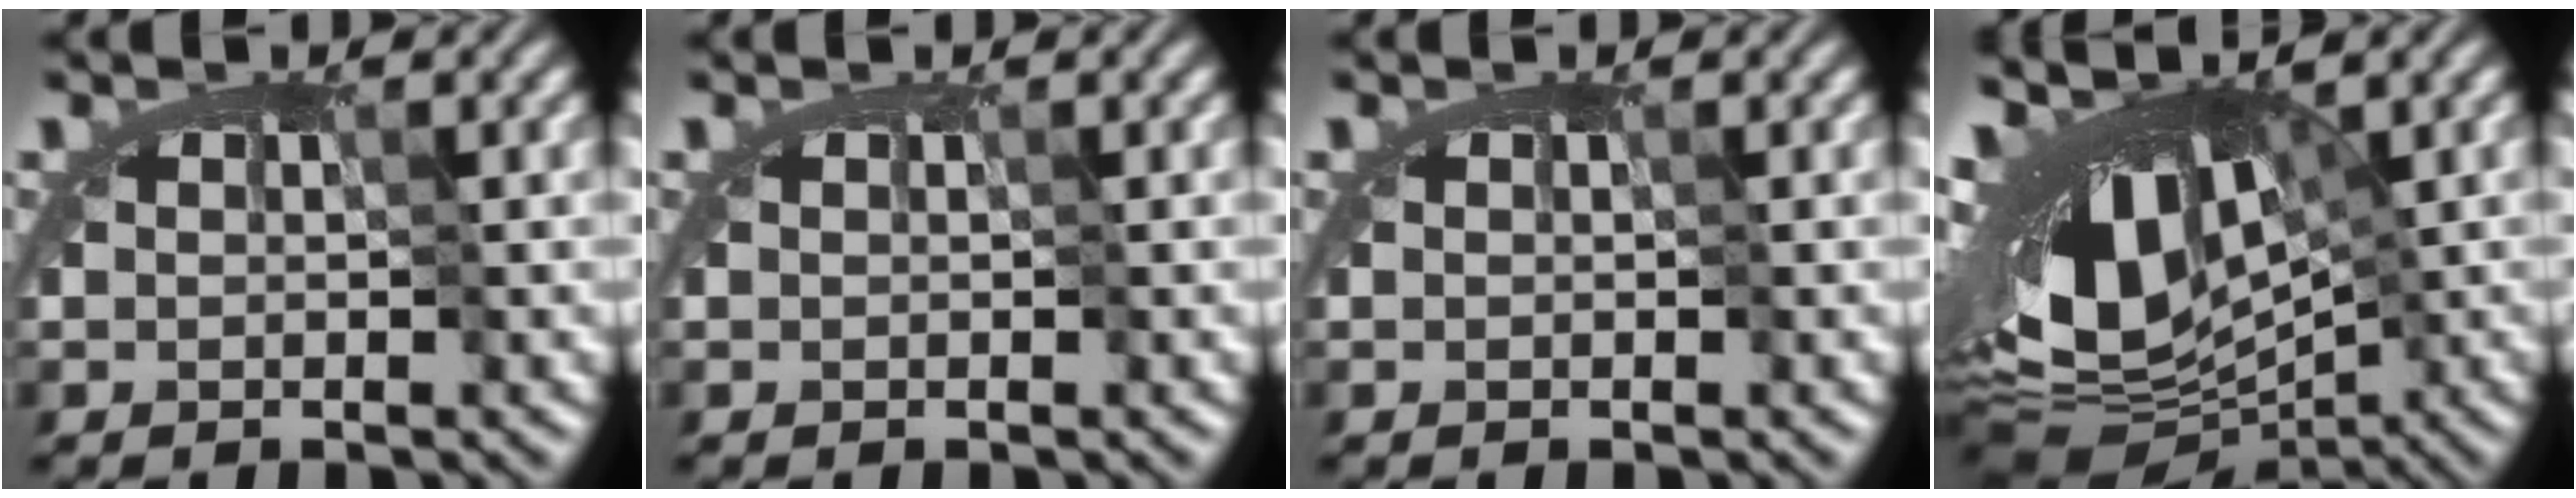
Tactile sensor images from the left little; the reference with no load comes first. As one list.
[{"total": 0.0}, {"total": 0.0}, {"total": 11.5, "force": [-1.5, 5.7, 9.9], "torque": [-0.166, -0.007, -0.017]}]